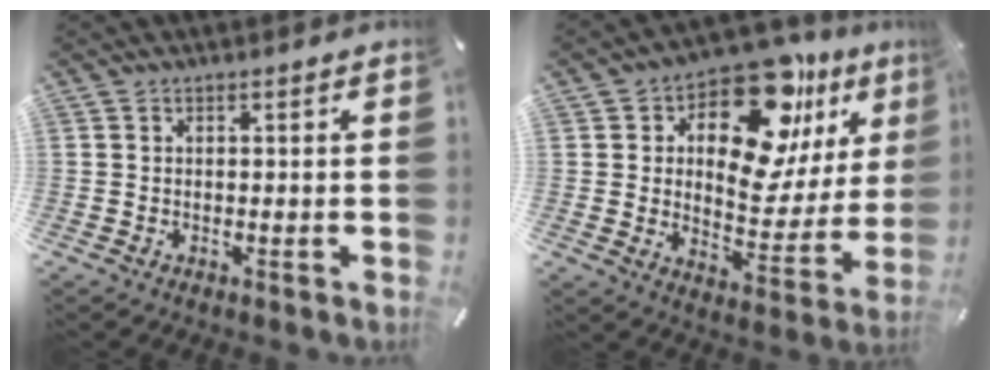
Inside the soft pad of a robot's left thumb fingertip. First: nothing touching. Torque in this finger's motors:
{"motor_torque": [0.89, 0.92, 1.90, -0.88, 0.16]}